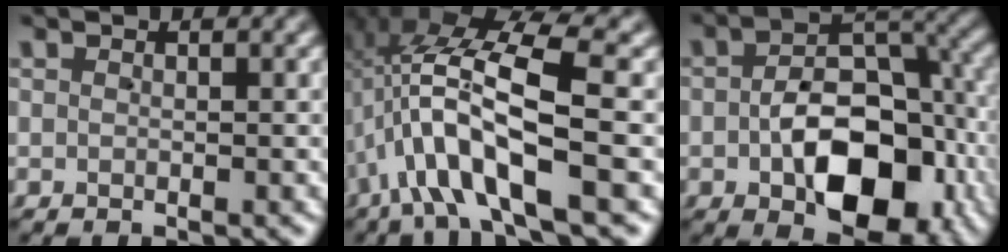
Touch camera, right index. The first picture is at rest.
{"total": 9.4, "force": [0.4, 4.3, 8.4], "torque": [-0.177, 0.005, 0.000]}
{"total": 11.5, "force": [-3.0, 7.2, 8.5], "torque": [-0.128, -0.023, -0.034]}